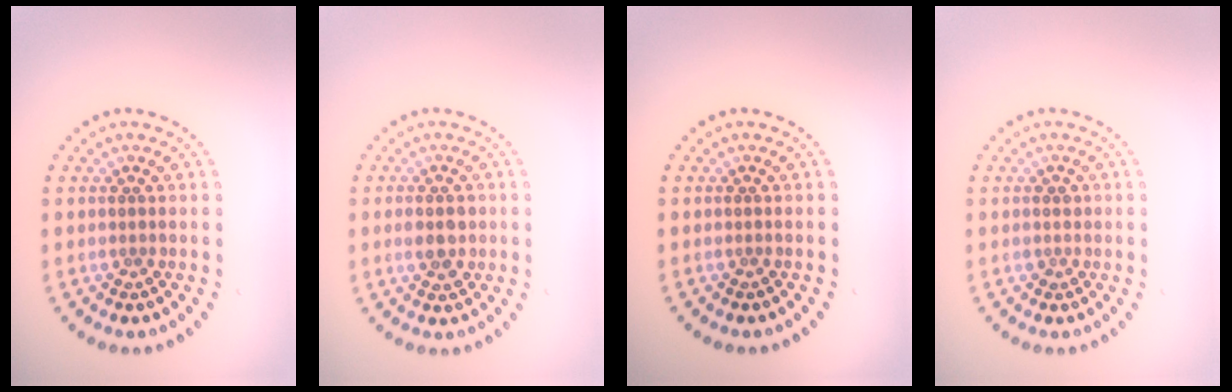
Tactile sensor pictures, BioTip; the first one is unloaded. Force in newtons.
{"total": 2.8, "press": 2.8, "slide": 0.1}
{"total": 0.0}
{"total": 0.9, "press": 0.8, "slide": 0.5}